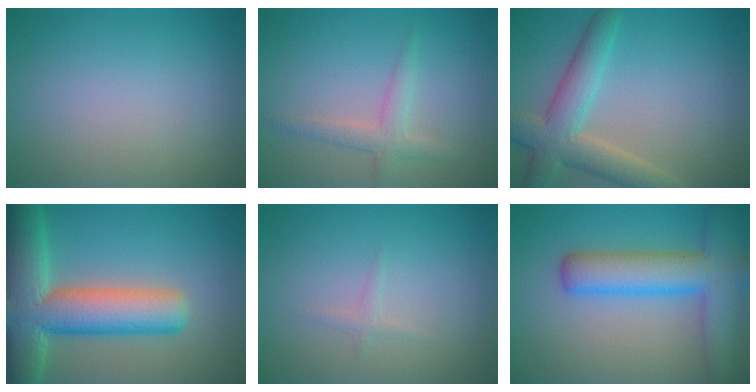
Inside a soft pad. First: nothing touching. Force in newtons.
{"total": 2.2, "press": 2.2, "slide": 0.0}
{"total": 5.6, "press": 5.6, "slide": 0.6}
{"total": 11.0, "press": 10.9, "slide": 0.7}
{"total": 0.8, "press": 0.8, "slide": 0.0}
{"total": 7.7, "press": 7.7, "slide": 0.5}